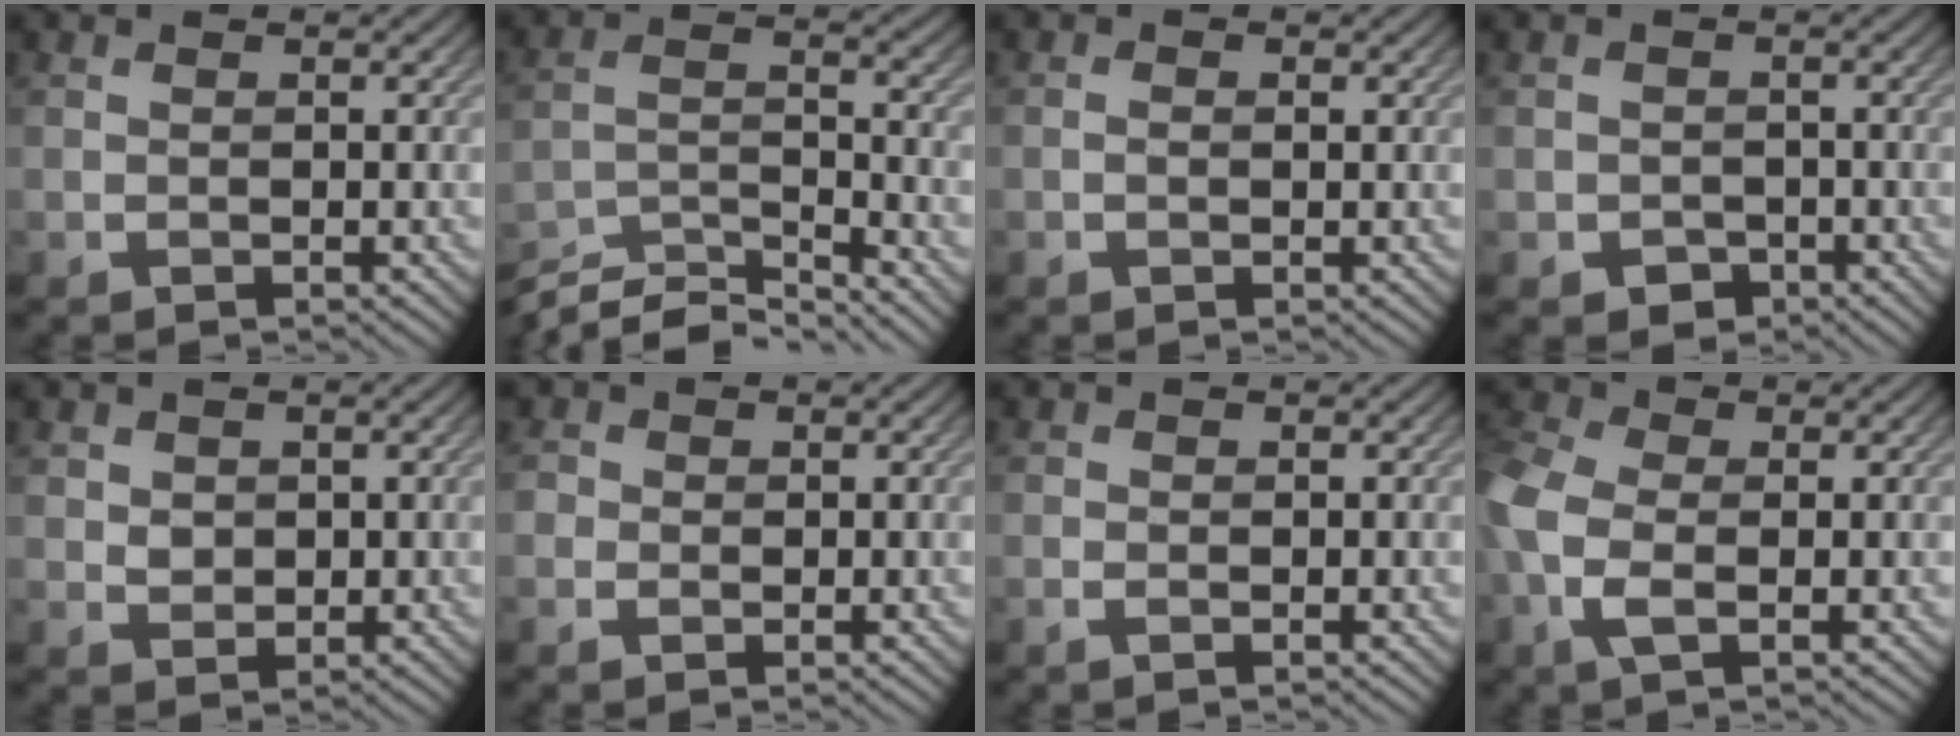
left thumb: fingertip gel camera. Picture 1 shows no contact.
{"total": 7.4, "force": [-6.5, 1.5, 3.2], "torque": [-0.071, -0.010, -0.123]}
{"total": 0.8, "force": [0.0, 0.5, 0.7], "torque": [-0.013, 0.001, -0.004]}
{"total": 2.2, "force": [-1.2, 1.7, 0.7], "torque": [-0.007, -0.007, -0.022]}
{"total": 1.9, "force": [0.6, 1.6, 0.7], "torque": [-0.020, -0.004, 0.010]}
{"total": 1.9, "force": [0.1, 1.8, 0.3], "torque": [-0.008, 0.004, -0.007]}
{"total": 1.0, "force": [-0.6, 0.4, 0.8], "torque": [-0.018, -0.003, -0.011]}
{"total": 6.8, "force": [-1.3, 3.9, 5.4], "torque": [-0.159, 0.000, -0.037]}